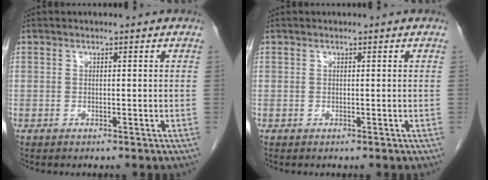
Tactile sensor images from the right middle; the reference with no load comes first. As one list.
[{"total": 0.0}]